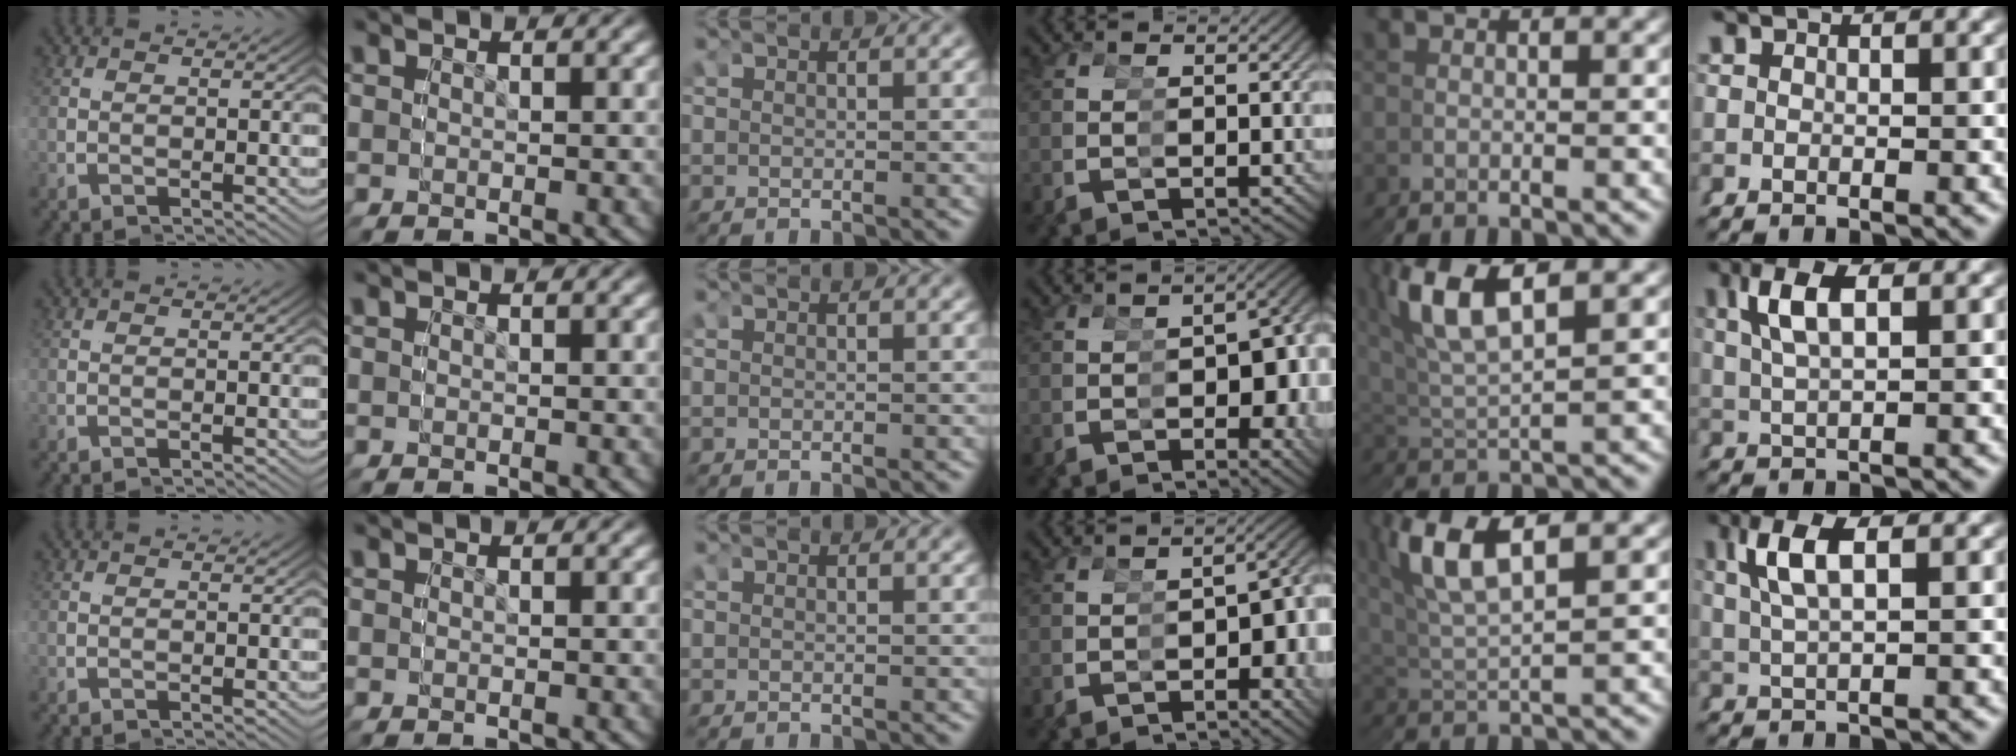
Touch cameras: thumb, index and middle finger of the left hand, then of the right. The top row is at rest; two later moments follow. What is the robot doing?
{"motion": "grasp_and_lifting", "object": "cubes"}